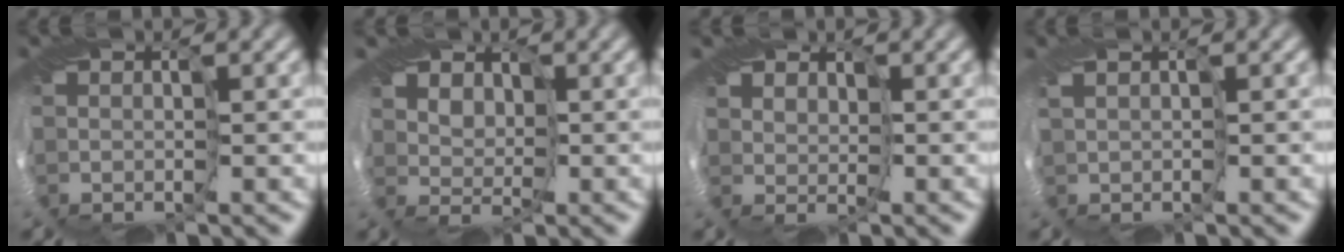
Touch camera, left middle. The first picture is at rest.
{"total": 4.8, "force": [1.8, 3.3, 3.1], "torque": [-0.046, 0.009, 0.013]}
{"total": 2.2, "force": [1.2, 1.6, 1.0], "torque": [-0.016, -0.001, 0.013]}
{"total": 0.8, "force": [0.3, 0.2, 0.7], "torque": [-0.020, 0.004, 0.009]}